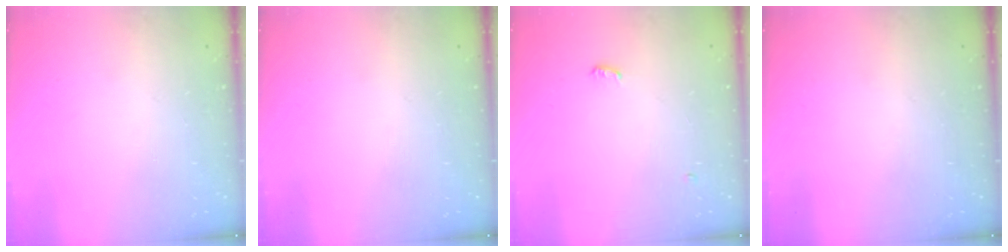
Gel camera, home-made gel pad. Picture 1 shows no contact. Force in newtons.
{"total": 0.0}
{"total": 7.6, "press": 4.2, "slide": 6.4}
{"total": 0.0}